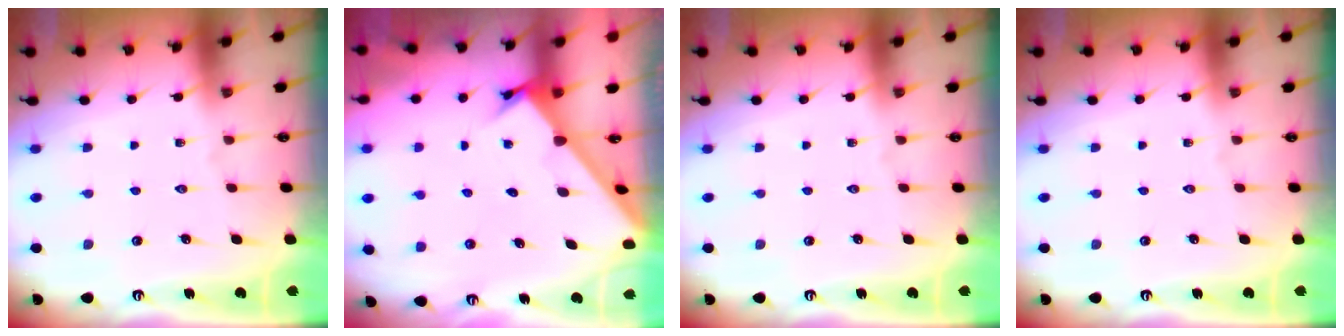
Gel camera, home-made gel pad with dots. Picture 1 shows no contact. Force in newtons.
{"total": 2.0, "press": 2.0, "slide": 0.2}
{"total": 0.0}
{"total": 0.0}